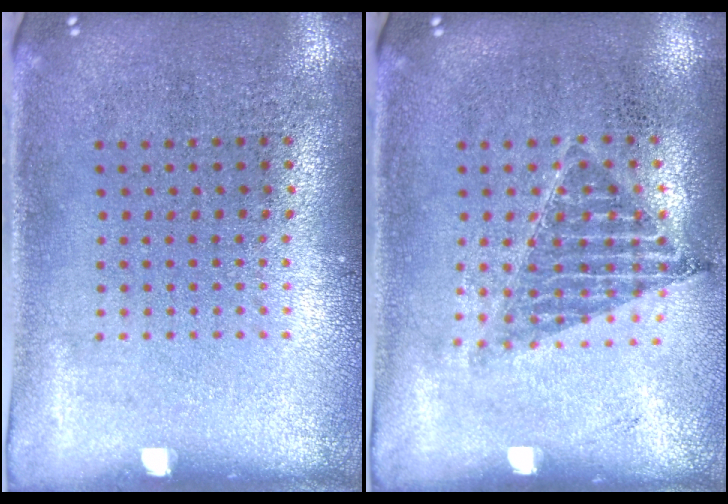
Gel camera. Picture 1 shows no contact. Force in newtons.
{"total": 1.0, "press": 0.9, "slide": 0.4}